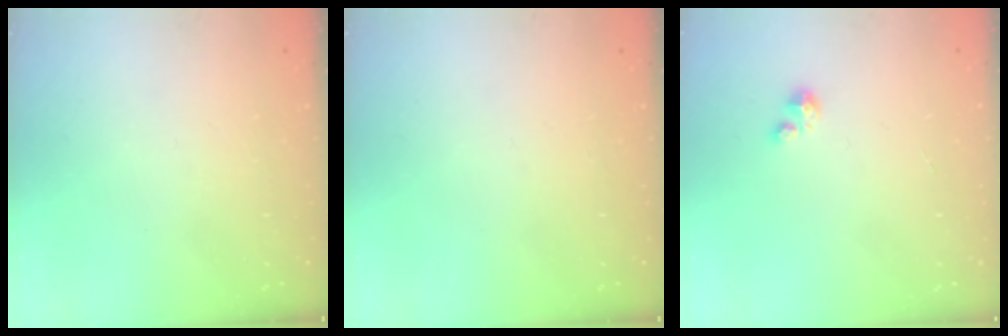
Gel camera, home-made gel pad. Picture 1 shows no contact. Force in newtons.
{"total": 0.0}
{"total": 1.0, "press": 1.0, "slide": 0.2}